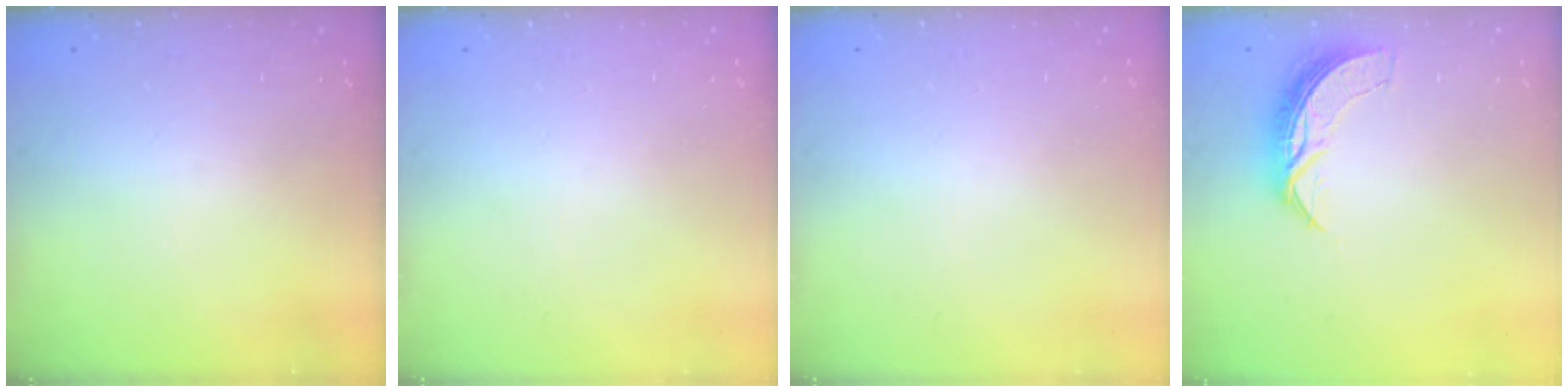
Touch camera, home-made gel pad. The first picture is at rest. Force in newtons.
{"total": 0.0}
{"total": 0.0}
{"total": 7.7, "press": 7.7, "slide": 0.0}